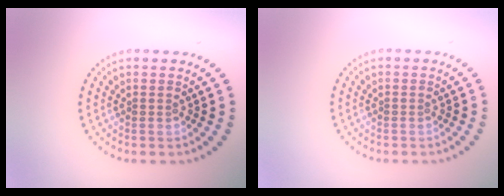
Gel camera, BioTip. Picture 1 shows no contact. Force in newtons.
{"total": 0.0}